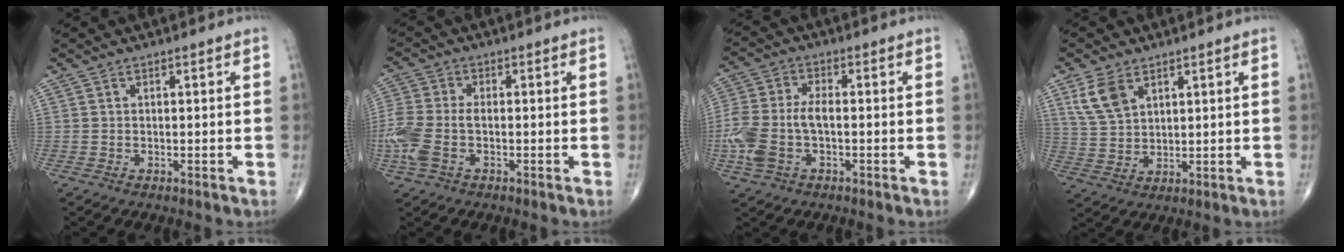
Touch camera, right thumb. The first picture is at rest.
{"total": 10.4, "force": [-2.2, 6.0, 8.2], "torque": [-0.227, 0.011, -0.044]}
{"total": 10.7, "force": [-2.2, 5.8, 8.7], "torque": [-0.215, 0.019, -0.044]}
{"total": 6.8, "force": [3.7, 4.0, 4.2], "torque": [-0.078, -0.011, 0.083]}